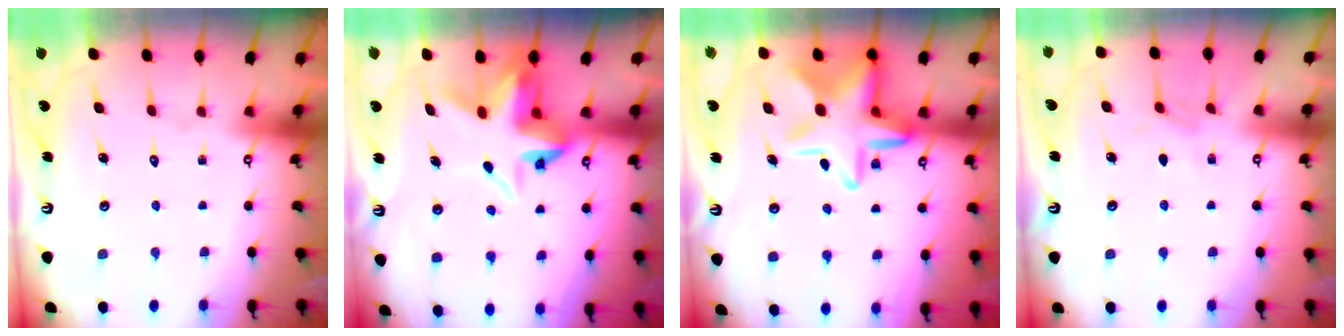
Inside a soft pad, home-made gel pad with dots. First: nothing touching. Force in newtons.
{"total": 6.7, "press": 6.5, "slide": 1.7}
{"total": 15.5, "press": 15.4, "slide": 1.5}
{"total": 4.0, "press": 4.0, "slide": 0.2}